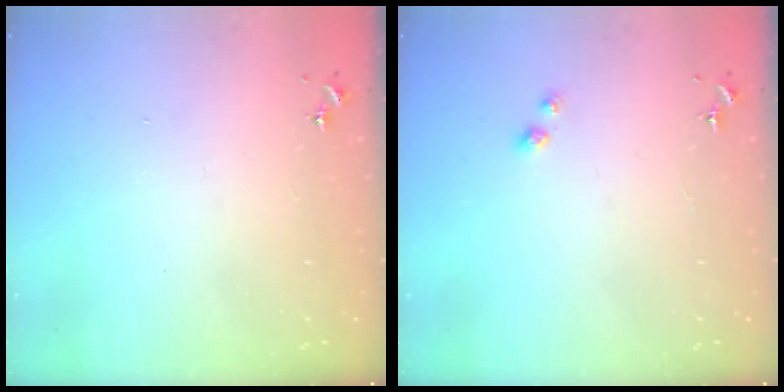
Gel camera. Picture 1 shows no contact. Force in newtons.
{"total": 3.3, "press": 3.3, "slide": 0.3}